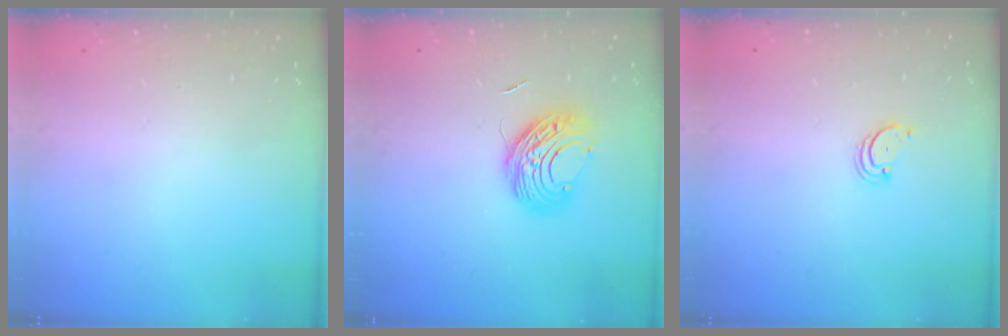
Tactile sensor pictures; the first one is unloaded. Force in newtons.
{"total": 9.1, "press": 9.1, "slide": 0.5}
{"total": 2.2, "press": 2.2, "slide": 0.2}